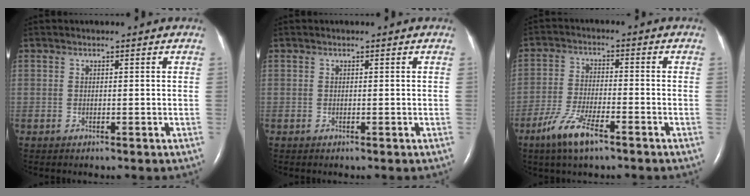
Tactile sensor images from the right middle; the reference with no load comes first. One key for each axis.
{"total": 0.0}
{"total": 7.2, "fx": -4.7, "fy": 1.4, "fz": 5.2, "tx": -0.118, "ty": -0.009, "tz": -0.087}